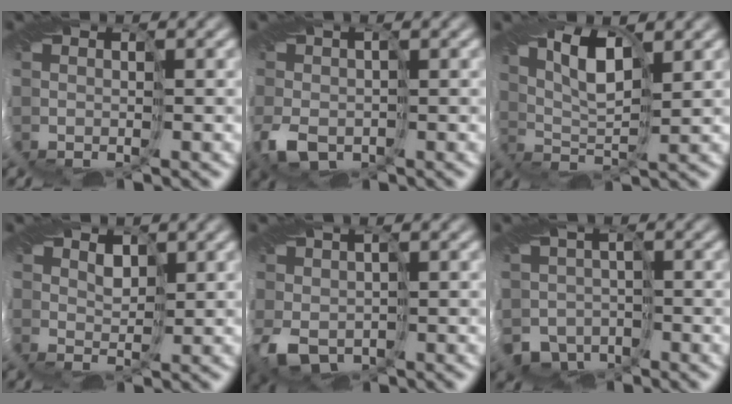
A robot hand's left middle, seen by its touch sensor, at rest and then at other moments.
{"total": 4.0, "force": [-1.4, 2.8, 2.6], "torque": [-0.064, -0.003, -0.028]}
{"total": 4.9, "force": [2.1, 2.0, 4.0], "torque": [-0.078, 0.008, 0.033]}
{"total": 1.3, "force": [0.7, 1.0, 0.3], "torque": [-0.004, -0.001, 0.015]}
{"total": 4.1, "force": [-0.8, 3.0, 2.7], "torque": [-0.067, -0.004, -0.015]}
{"total": 3.4, "force": [-1.8, 2.8, 0.7], "torque": [-0.008, -0.004, -0.040]}